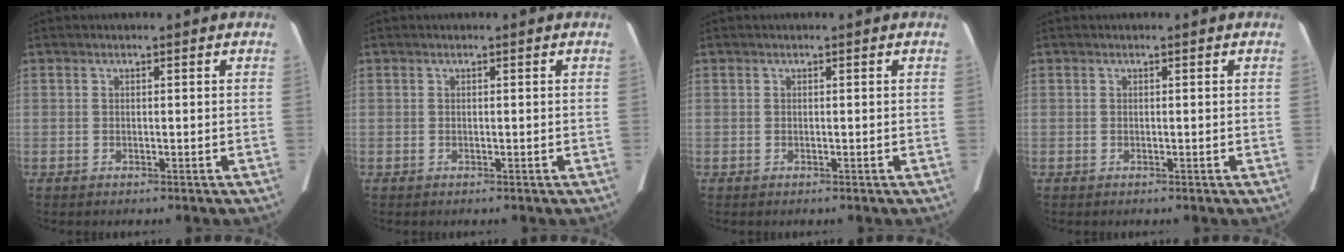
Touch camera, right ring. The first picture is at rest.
{"total": 0.0}
{"total": 0.0}
{"total": 0.0}